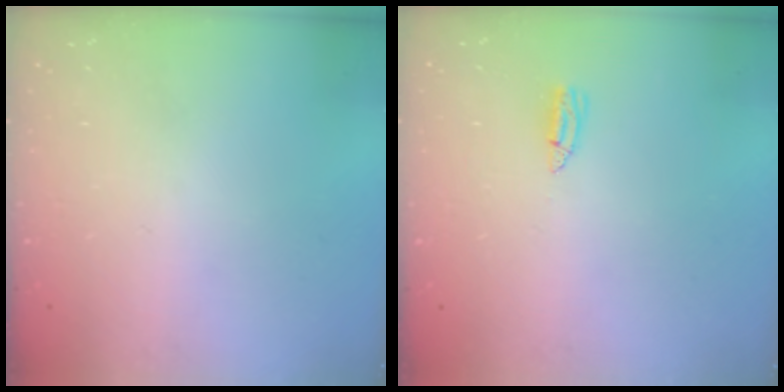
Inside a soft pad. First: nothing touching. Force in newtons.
{"total": 4.8, "press": 4.3, "slide": 2.0}